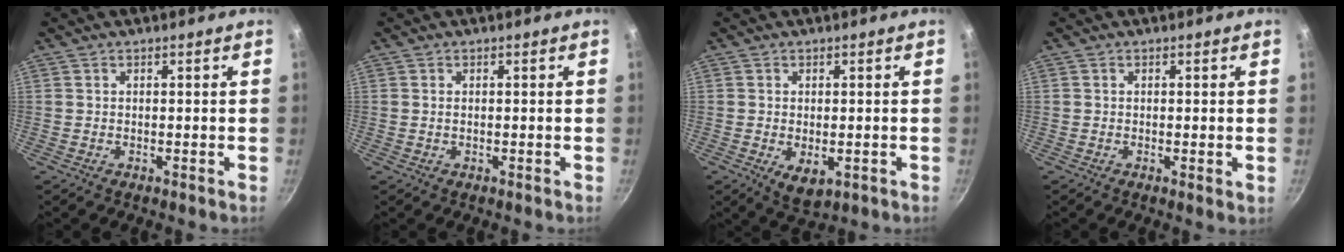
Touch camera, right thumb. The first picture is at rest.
{"total": 0.5, "force": [0.1, 0.3, 0.4], "torque": [-0.008, 0.001, 0.002]}
{"total": 4.9, "force": [-1.1, 2.8, 3.9], "torque": [-0.057, -0.013, -0.009]}
{"total": 0.9, "force": [-0.1, 0.1, 0.9], "torque": [-0.015, -0.004, -0.003]}